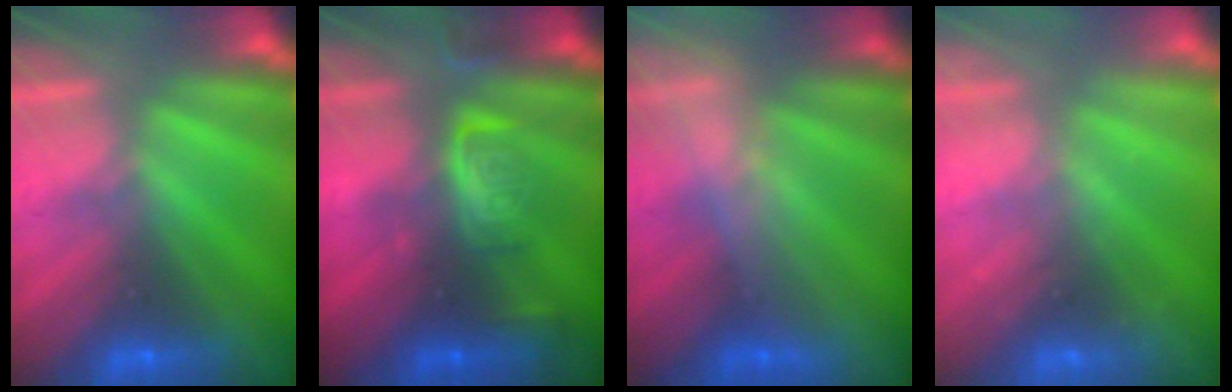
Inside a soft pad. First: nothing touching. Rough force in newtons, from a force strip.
{"total": 2.4}
{"total": 2.5}
{"total": 2.1}